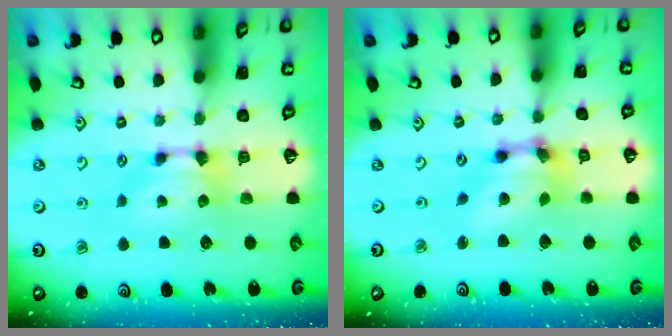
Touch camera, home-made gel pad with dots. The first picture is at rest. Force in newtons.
{"total": 6.6, "press": 6.2, "slide": 2.4}